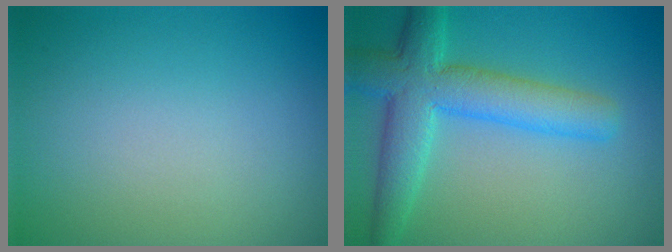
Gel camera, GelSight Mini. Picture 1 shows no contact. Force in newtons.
{"total": 6.7, "press": 6.7, "slide": 0.2}